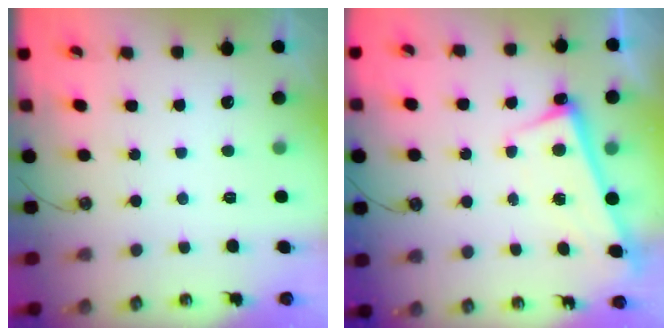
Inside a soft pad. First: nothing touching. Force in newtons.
{"total": 2.7, "press": 2.7, "slide": 0.5}